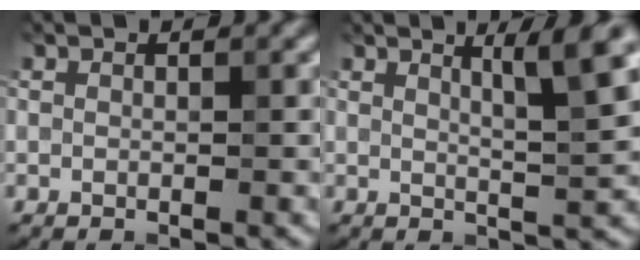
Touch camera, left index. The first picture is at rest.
{"total": 4.9, "force": [2.4, 0.7, 4.3], "torque": [-0.056, 0.000, 0.036]}